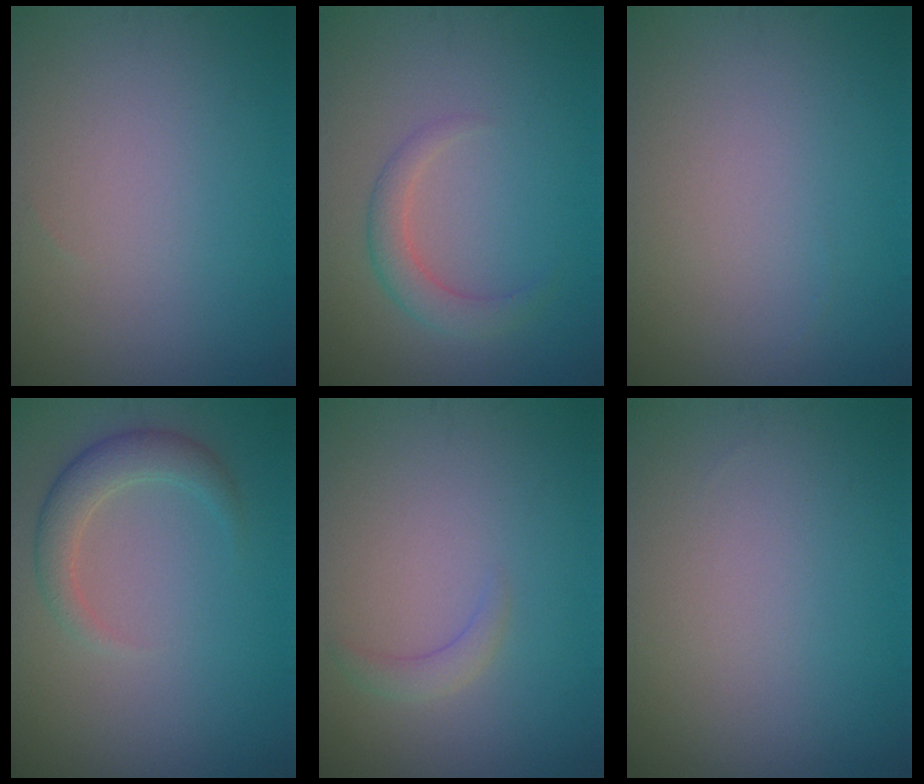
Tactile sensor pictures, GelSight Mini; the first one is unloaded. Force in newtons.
{"total": 2.2, "press": 2.2, "slide": 0.2}
{"total": 0.0}
{"total": 2.8, "press": 2.8, "slide": 0.2}
{"total": 1.2, "press": 1.2, "slide": 0.2}
{"total": 0.0}